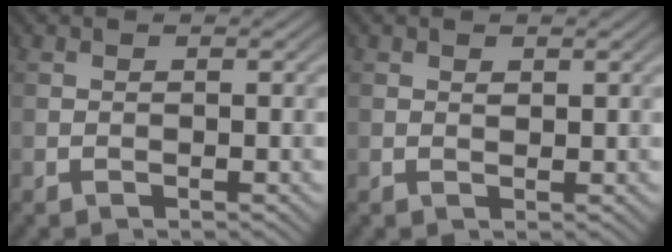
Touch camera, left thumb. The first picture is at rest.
{"total": 0.7, "force": [0.5, 0.4, 0.2], "torque": [-0.004, -0.004, 0.009]}